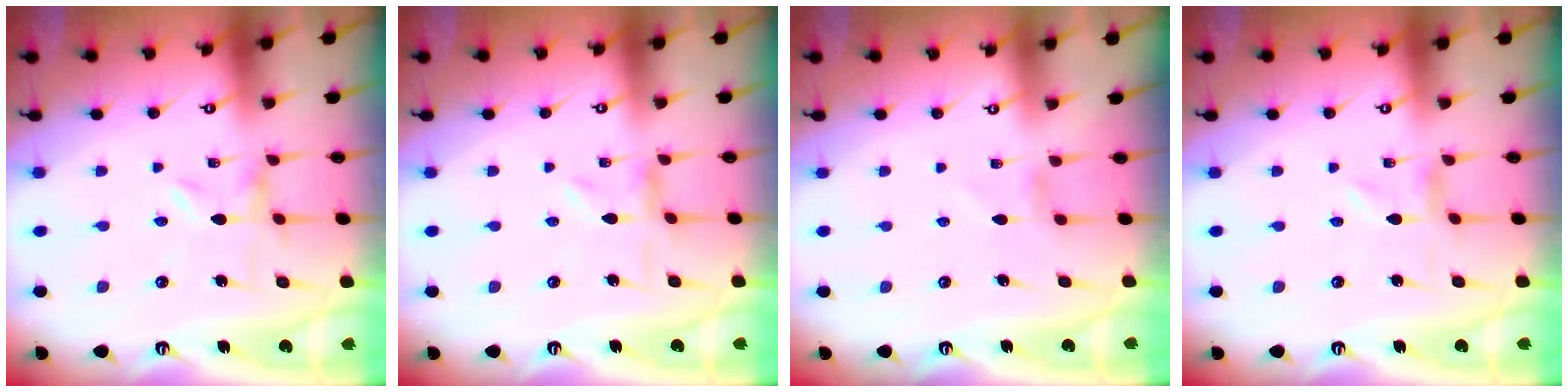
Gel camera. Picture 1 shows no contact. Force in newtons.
{"total": 1.0, "press": 1.0, "slide": 0.2}
{"total": 1.5, "press": 1.4, "slide": 0.3}
{"total": 0.0}